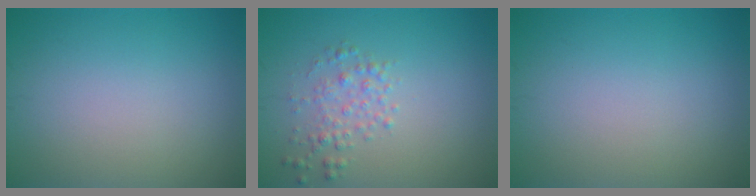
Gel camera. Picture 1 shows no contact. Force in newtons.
{"total": 1.9, "press": 1.9, "slide": 0.0}
{"total": 0.0}